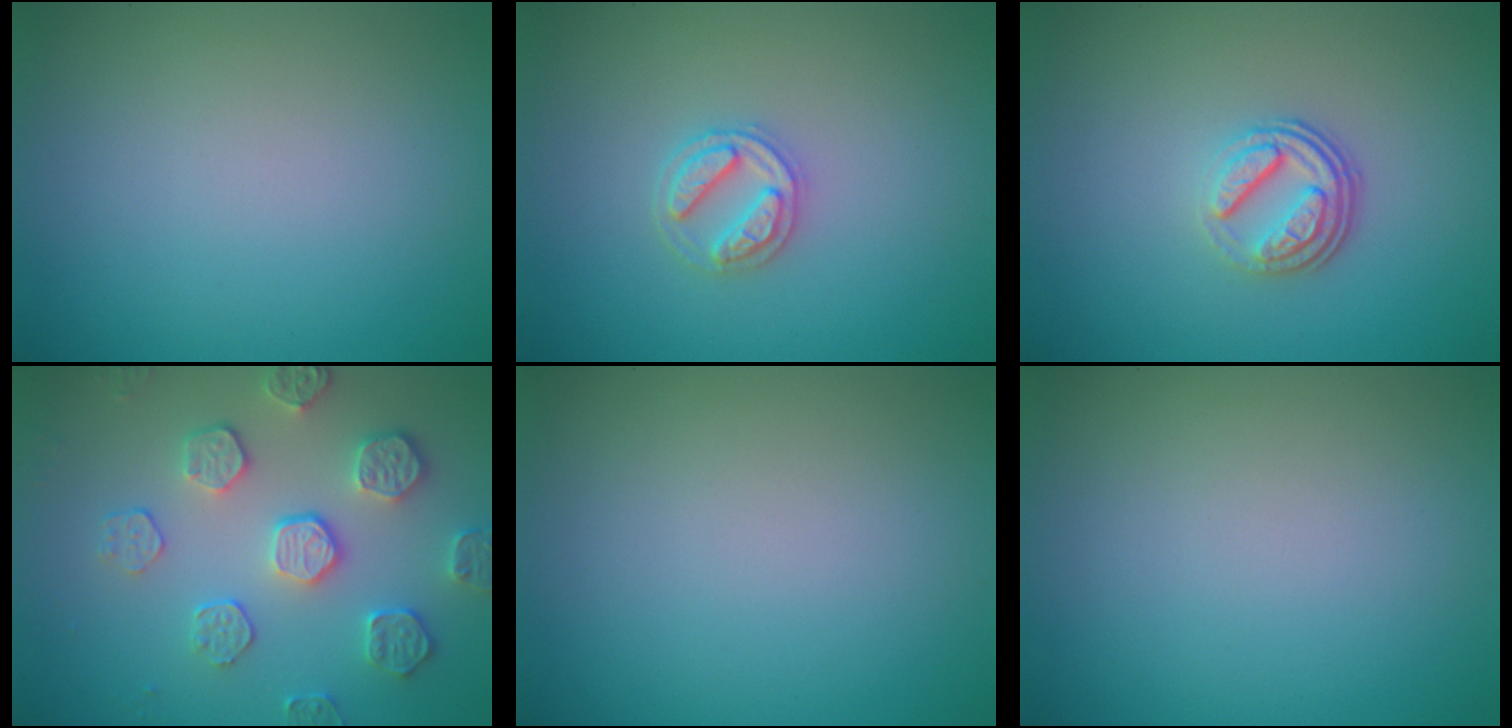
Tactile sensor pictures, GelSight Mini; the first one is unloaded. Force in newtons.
{"total": 2.6, "press": 2.5, "slide": 0.5}
{"total": 3.7, "press": 2.6, "slide": 2.6}
{"total": 4.2, "press": 3.9, "slide": 1.6}
{"total": 0.0}
{"total": 0.0}